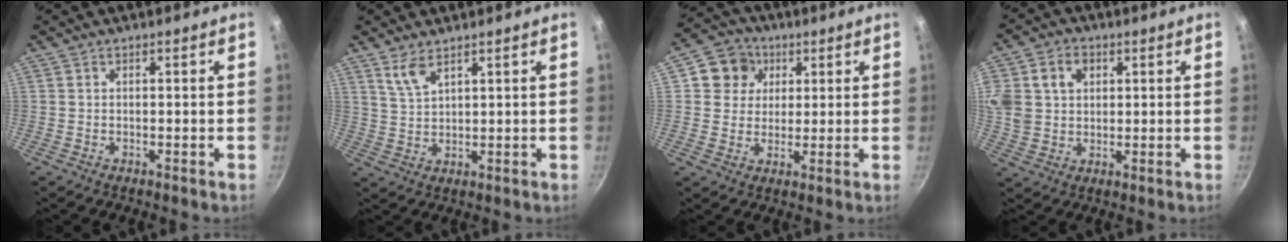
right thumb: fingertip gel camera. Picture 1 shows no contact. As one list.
[{"total": 4.3, "force": [3.0, 1.5, 2.7], "torque": [-0.052, -0.018, 0.067]}, {"total": 8.2, "force": [2.7, 7.3, 2.4], "torque": [-0.004, 0.006, 0.035]}, {"total": 14.2, "force": [3.9, 11.6, 7.3], "torque": [-0.164, 0.018, 0.072]}]